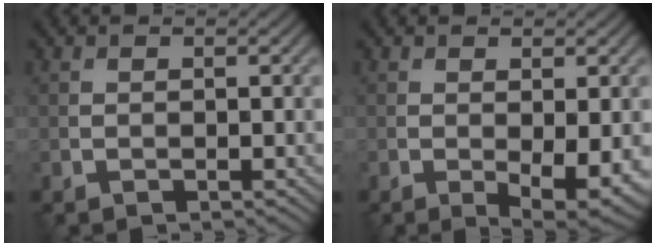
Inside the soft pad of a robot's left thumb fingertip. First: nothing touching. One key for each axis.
{"total": 5.1, "fx": -1.2, "fy": 1.9, "fz": 4.6, "tx": -0.071, "ty": -0.017, "tz": -0.010}